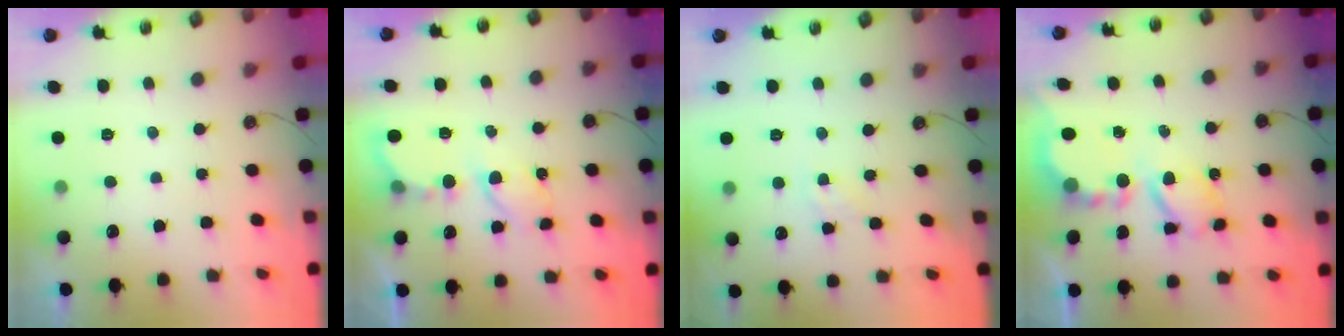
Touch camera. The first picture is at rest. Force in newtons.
{"total": 6.2, "press": 6.2, "slide": 0.3}
{"total": 1.3, "press": 1.3, "slide": 0.3}
{"total": 7.9, "press": 7.8, "slide": 0.6}